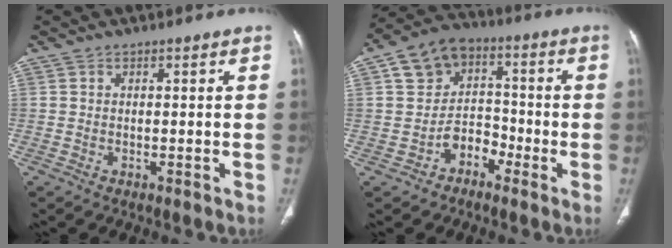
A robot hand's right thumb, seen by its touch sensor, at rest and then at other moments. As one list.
[{"total": 9.7, "force": [-2.9, 8.4, 3.9], "torque": [-0.024, 0.038, -0.064]}]